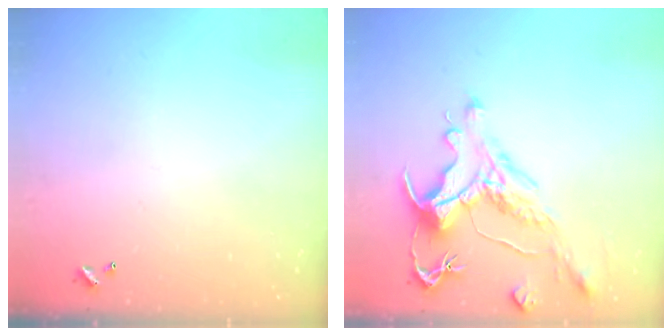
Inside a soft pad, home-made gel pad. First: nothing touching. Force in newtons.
{"total": 2.4, "press": 2.0, "slide": 1.3}